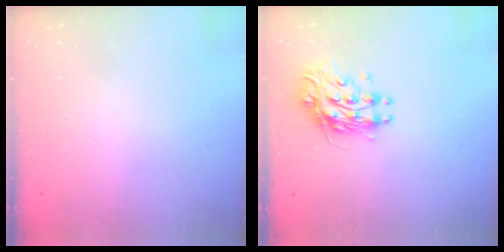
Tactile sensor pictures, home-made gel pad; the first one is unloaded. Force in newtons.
{"total": 10.3, "press": 10.3, "slide": 1.0}